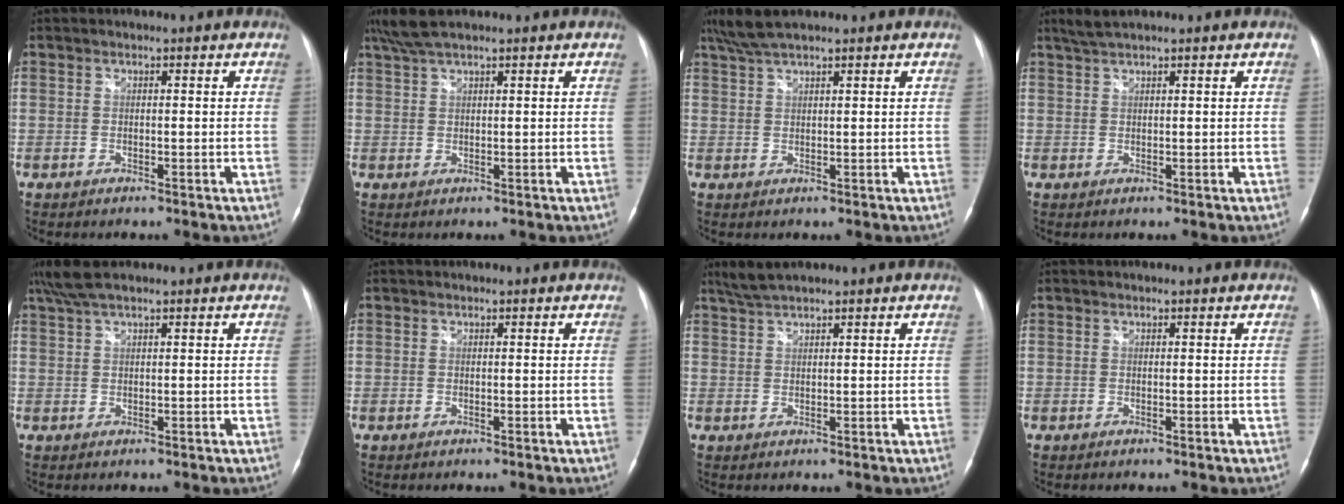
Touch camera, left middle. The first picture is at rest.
{"total": 4.8, "force": [3.8, 0.5, 2.8], "torque": [-0.064, 0.022, 0.078]}
{"total": 5.0, "force": [4.0, 0.5, 2.8], "torque": [-0.064, 0.019, 0.081]}
{"total": 2.3, "force": [2.1, 0.0, 1.1], "torque": [-0.028, 0.010, 0.043]}
{"total": 4.7, "force": [3.7, 0.6, 2.9], "torque": [-0.066, 0.026, 0.074]}
{"total": 0.0}
{"total": 3.3, "force": [2.9, 0.1, 1.5], "torque": [-0.038, 0.010, 0.061]}
{"total": 0.0}